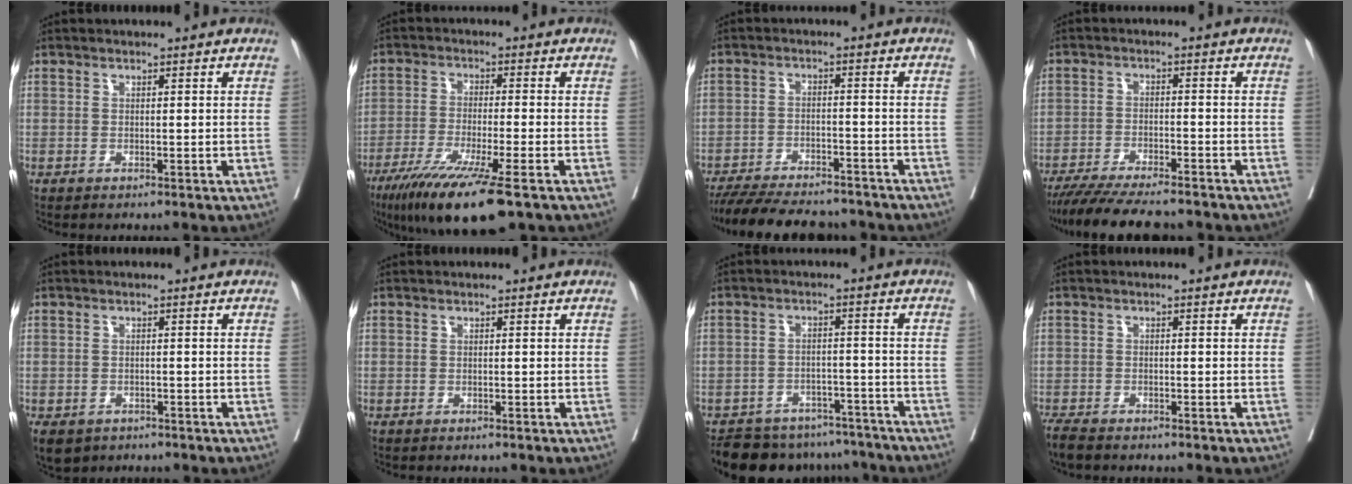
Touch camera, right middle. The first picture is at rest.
{"total": 12.7, "force": [-8.0, 0.2, 9.8], "torque": [-0.170, -0.038, -0.132]}
{"total": 15.9, "force": [-14.3, 3.4, 6.1], "torque": [-0.122, -0.011, -0.207]}
{"total": 12.9, "force": [-11.4, 1.5, 5.8], "torque": [-0.088, -0.019, -0.173]}
{"total": 9.2, "force": [-5.1, 6.9, 3.3], "torque": [-0.092, -0.014, -0.067]}
{"total": 0.0}
{"total": 14.4, "force": [-12.7, 5.9, 3.5], "torque": [-0.061, 0.014, -0.165]}
{"total": 3.6, "force": [-3.2, 0.6, 1.6], "torque": [-0.029, -0.011, -0.057]}